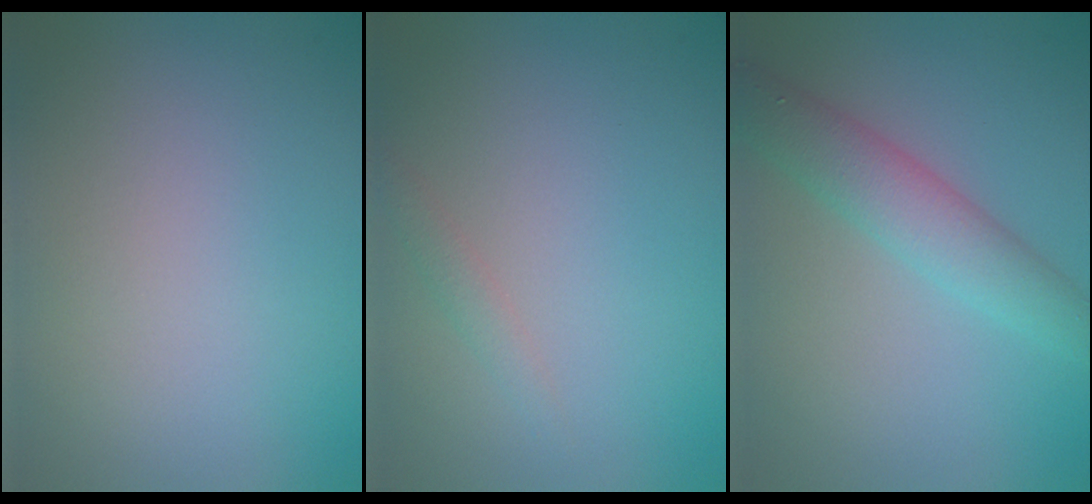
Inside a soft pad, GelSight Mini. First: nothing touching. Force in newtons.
{"total": 1.0, "press": 1.0, "slide": 0.1}
{"total": 3.9, "press": 3.9, "slide": 0.0}